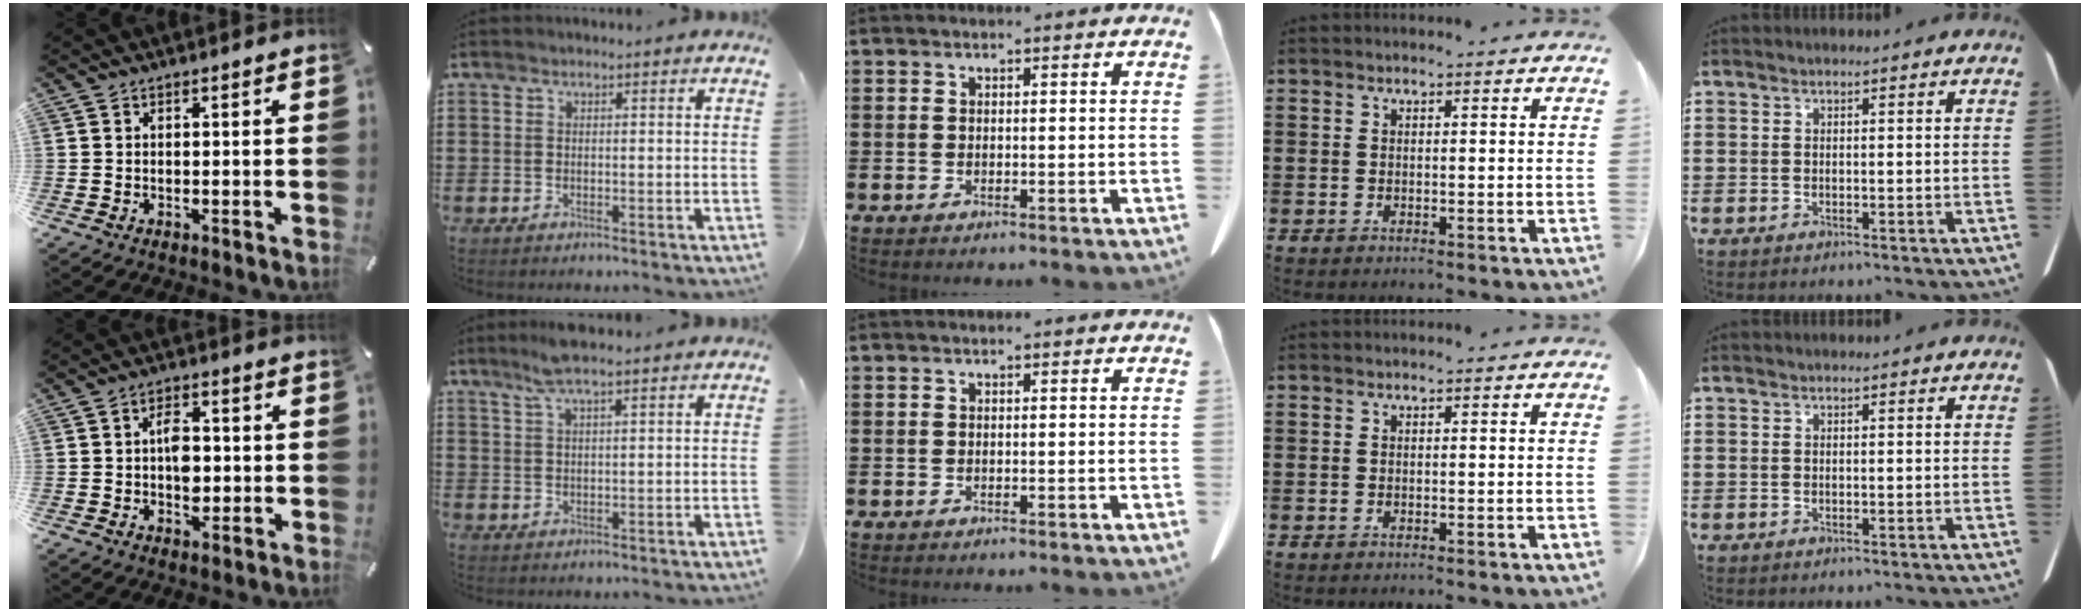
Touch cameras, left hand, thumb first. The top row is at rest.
{"thumb": {"total": 5.9, "force": [-0.3, 3.9, 4.4], "torque": [-0.058, 0.001, -0.008]}, "index": {"total": 4.5, "force": [3.2, 0.5, 3.1], "torque": [-0.068, 0.001, 0.058]}}